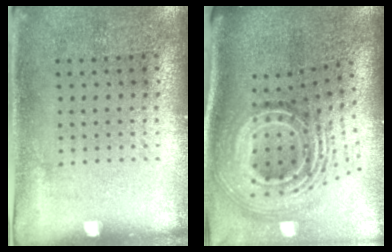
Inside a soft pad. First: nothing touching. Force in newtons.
{"total": 2.9, "press": 1.8, "slide": 2.3}